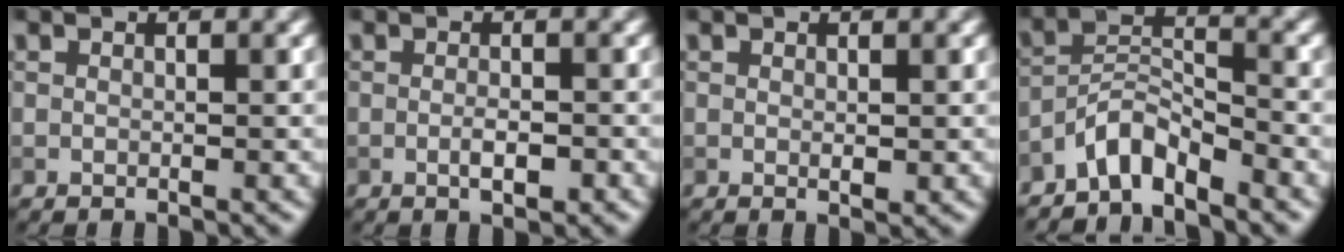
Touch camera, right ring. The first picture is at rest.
{"total": 1.8, "force": [-0.6, 0.5, 1.7], "torque": [-0.029, -0.003, -0.009]}
{"total": 0.8, "force": [0.0, 0.4, 0.7], "torque": [-0.009, -0.003, 0.000]}
{"total": 3.8, "force": [-3.3, 0.9, 1.7], "torque": [-0.029, 0.011, -0.071]}